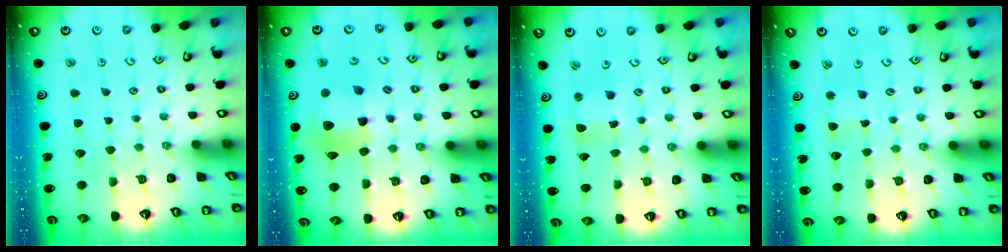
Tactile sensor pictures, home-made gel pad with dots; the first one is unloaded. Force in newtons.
{"total": 11.8, "press": 11.7, "slide": 1.3}
{"total": 2.2, "press": 2.2, "slide": 0.3}
{"total": 2.5, "press": 2.5, "slide": 0.2}